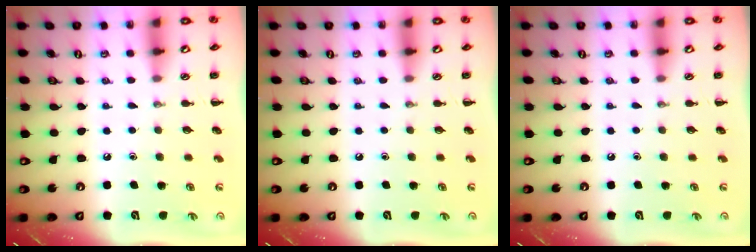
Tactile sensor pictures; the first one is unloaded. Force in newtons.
{"total": 0.0}
{"total": 0.0}